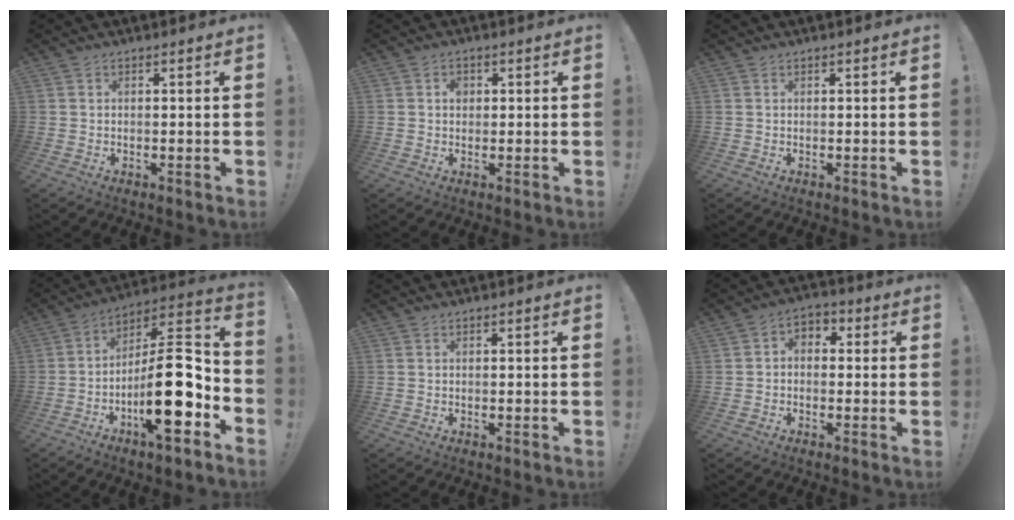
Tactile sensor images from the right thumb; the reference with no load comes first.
{"total": 2.0, "force": [0.2, 1.7, 1.1], "torque": [-0.010, 0.001, 0.000]}
{"total": 0.0}
{"total": 21.4, "force": [-5.6, 7.0, 19.5], "torque": [-0.310, 0.030, -0.090]}
{"total": 0.0}
{"total": 3.9, "force": [-1.5, 3.0, 1.9], "torque": [-0.031, 0.017, -0.025]}